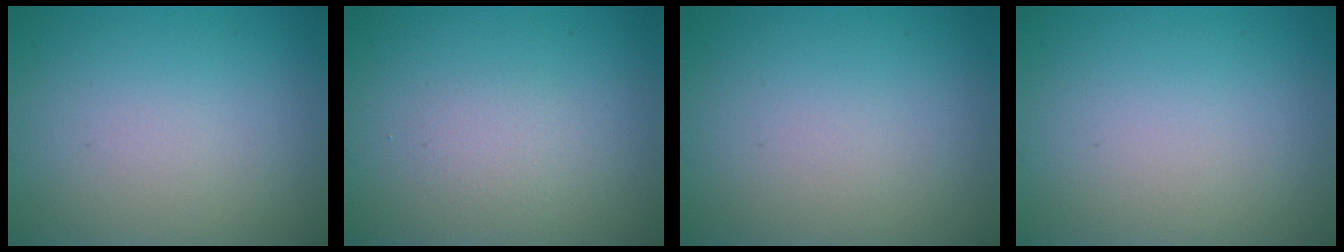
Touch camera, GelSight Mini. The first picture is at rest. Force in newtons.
{"total": 1.2, "press": 1.2, "slide": 0.1}
{"total": 0.0}
{"total": 0.0}